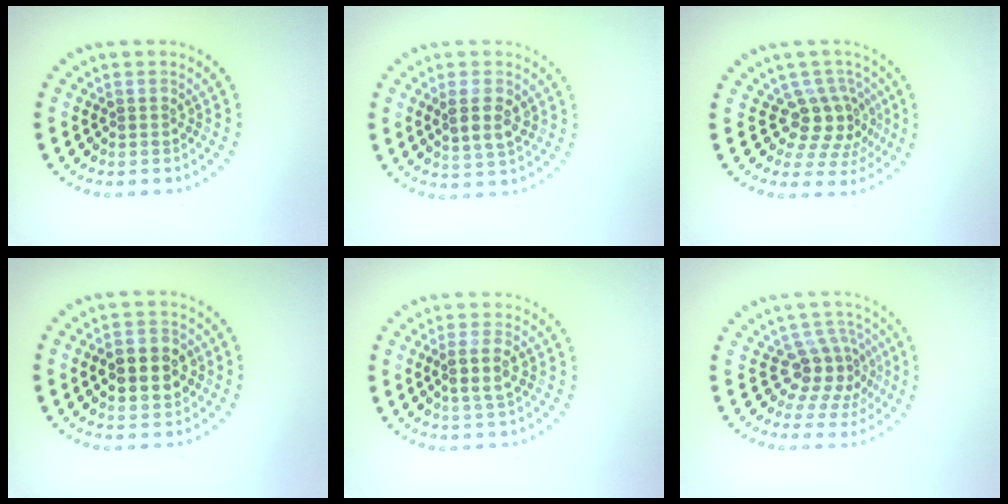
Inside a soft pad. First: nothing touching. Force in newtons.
{"total": 2.9, "press": 2.8, "slide": 0.8}
{"total": 4.2, "press": 3.1, "slide": 2.9}
{"total": 4.7, "press": 4.7, "slide": 0.3}
{"total": 2.3, "press": 2.0, "slide": 1.0}
{"total": 3.8, "press": 3.0, "slide": 2.3}